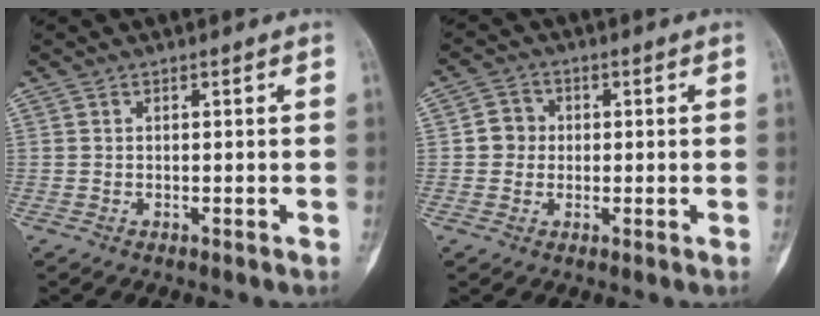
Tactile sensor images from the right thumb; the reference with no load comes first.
{"total": 3.8, "force": [0.1, 3.6, 1.2], "torque": [0.004, 0.009, -0.006]}